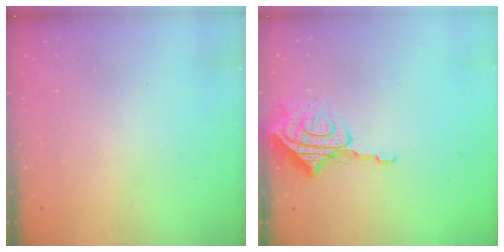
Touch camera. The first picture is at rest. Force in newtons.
{"total": 9.5, "press": 9.5, "slide": 0.8}